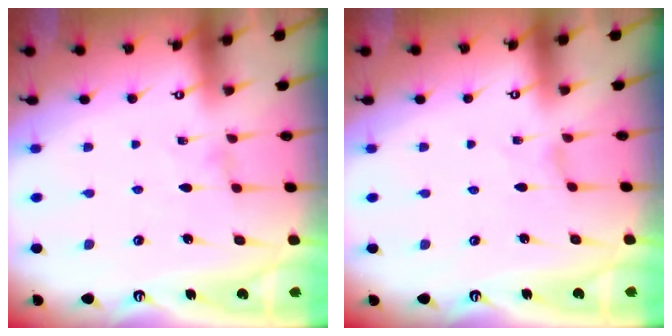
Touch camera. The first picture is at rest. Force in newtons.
{"total": 0.0}